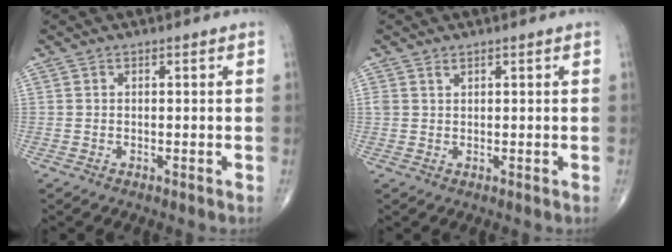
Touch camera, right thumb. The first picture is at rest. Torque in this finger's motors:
{"motor_torque": [-0.22, 0.12, 0.21, 0.19, 0.01]}